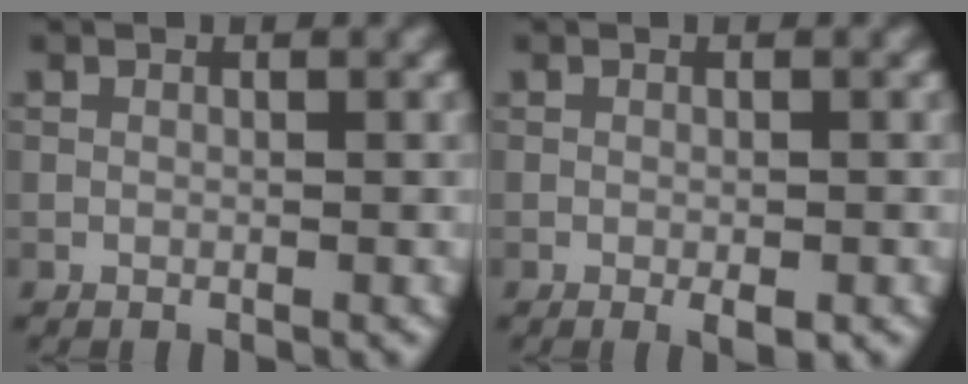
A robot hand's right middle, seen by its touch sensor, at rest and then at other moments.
{"total": 1.4, "force": [-0.7, 0.4, 1.2], "torque": [-0.016, -0.005, -0.008]}